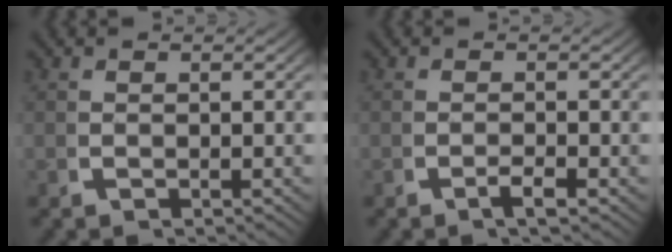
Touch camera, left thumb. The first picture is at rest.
{"total": 0.8, "force": [-0.2, 0.1, 0.8], "torque": [-0.016, -0.002, -0.009]}